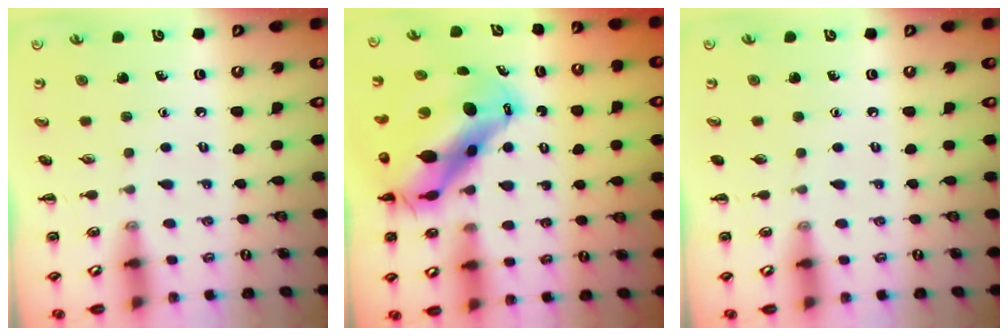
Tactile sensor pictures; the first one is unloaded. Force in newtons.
{"total": 15.6, "press": 15.1, "slide": 4.0}
{"total": 0.0}